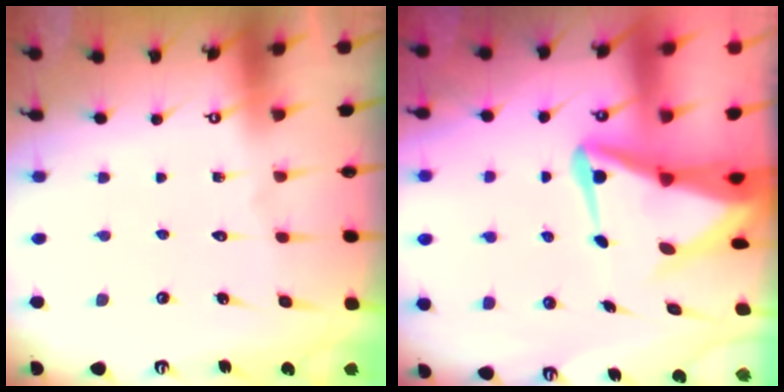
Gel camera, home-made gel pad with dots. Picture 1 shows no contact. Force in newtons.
{"total": 7.6, "press": 7.5, "slide": 1.6}